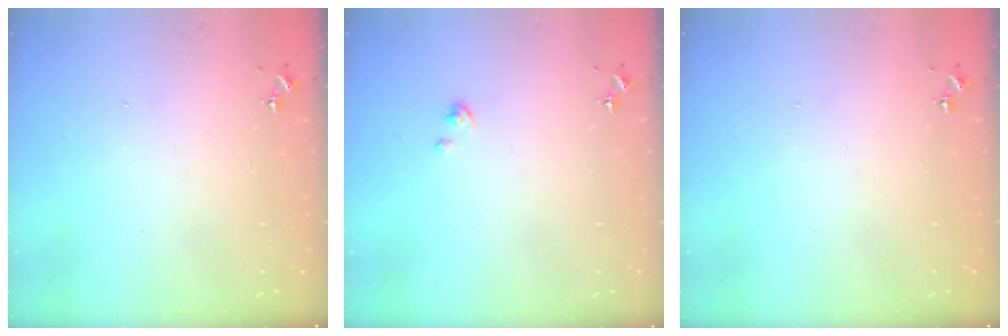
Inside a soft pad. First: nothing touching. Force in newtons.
{"total": 0.8, "press": 0.8, "slide": 0.2}
{"total": 0.0}